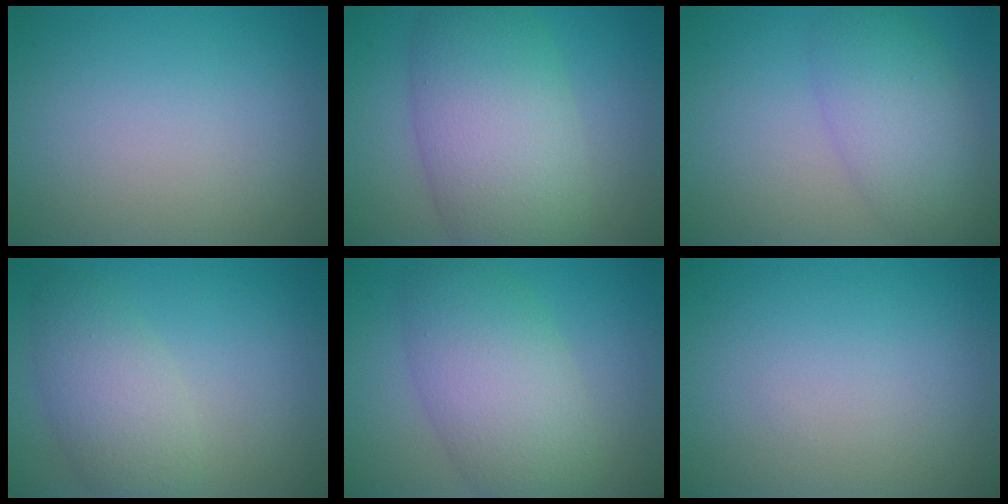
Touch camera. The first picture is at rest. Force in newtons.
{"total": 9.0, "press": 9.0, "slide": 0.6}
{"total": 5.2, "press": 5.1, "slide": 0.3}
{"total": 4.3, "press": 4.3, "slide": 0.1}
{"total": 7.3, "press": 7.3, "slide": 0.5}
{"total": 0.0}